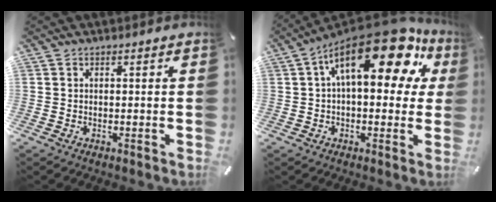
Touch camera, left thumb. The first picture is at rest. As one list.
[{"total": 21.4, "force": [8.9, 9.2, 17.1], "torque": [-0.255, -0.052, 0.142]}]